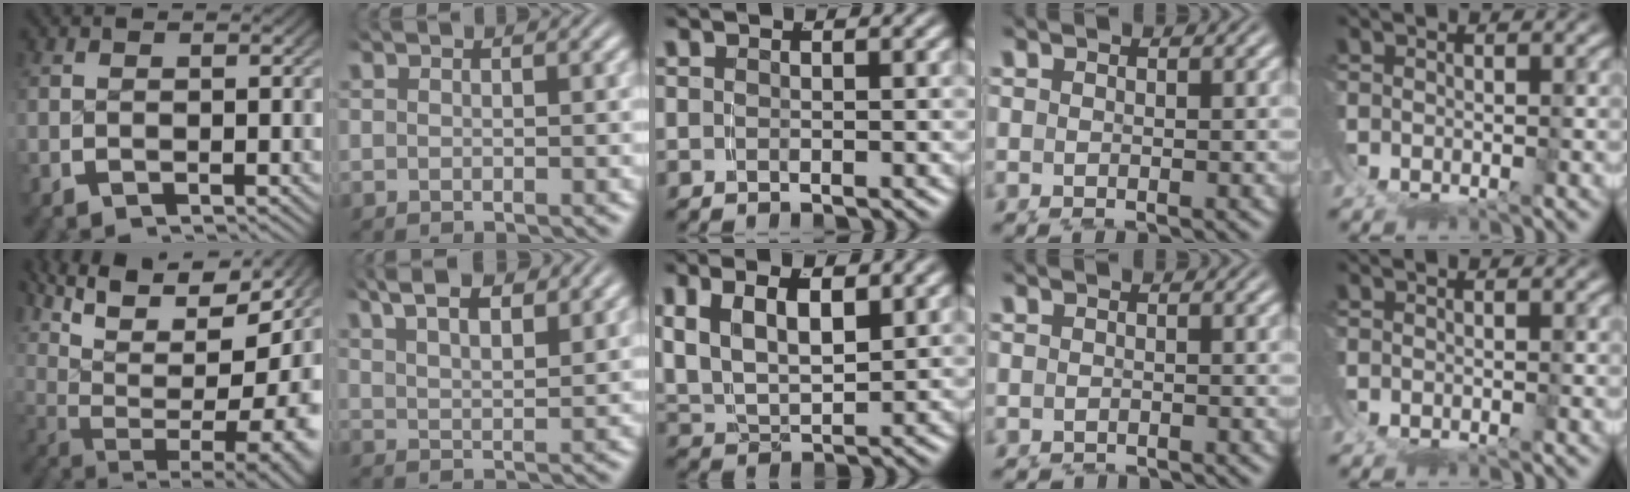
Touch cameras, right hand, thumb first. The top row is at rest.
{"thumb": {"total": 17.1, "force": [3.2, 10.8, 12.8], "torque": [-0.237, -0.026, 0.059]}, "index": {"total": 6.1, "force": [4.4, 2.4, 3.4], "torque": [-0.054, 0.010, 0.070]}, "middle": {"total": 8.0, "force": [1.4, 6.0, 5.0], "torque": [-0.106, -0.002, 0.021]}, "ring": {"total": 2.5, "force": [-2.4, -0.3, -0.4], "torque": [0.006, -0.017, -0.031]}}